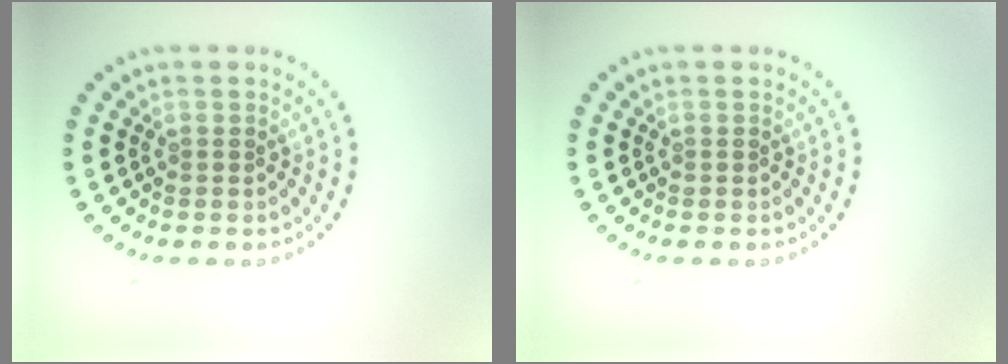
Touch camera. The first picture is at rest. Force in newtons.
{"total": 0.0}